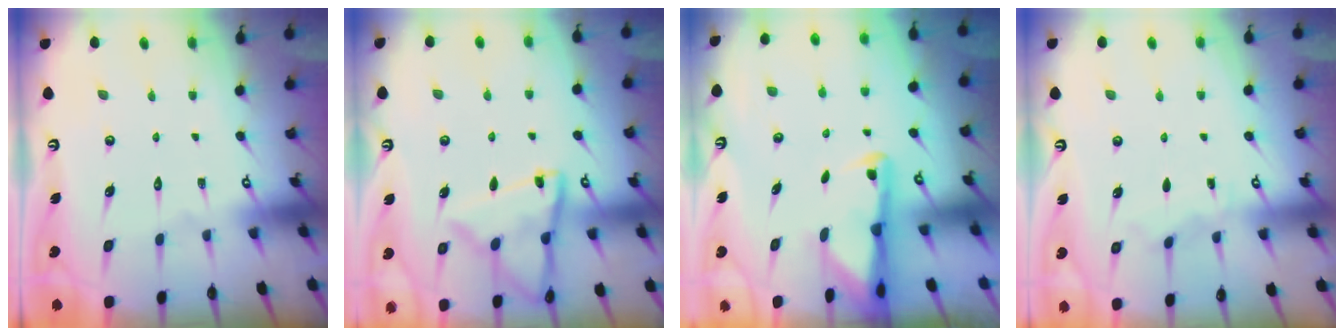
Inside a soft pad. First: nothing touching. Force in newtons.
{"total": 13.3, "press": 13.3, "slide": 1.1}
{"total": 3.0, "press": 2.9, "slide": 0.7}
{"total": 3.4, "press": 3.4, "slide": 0.5}